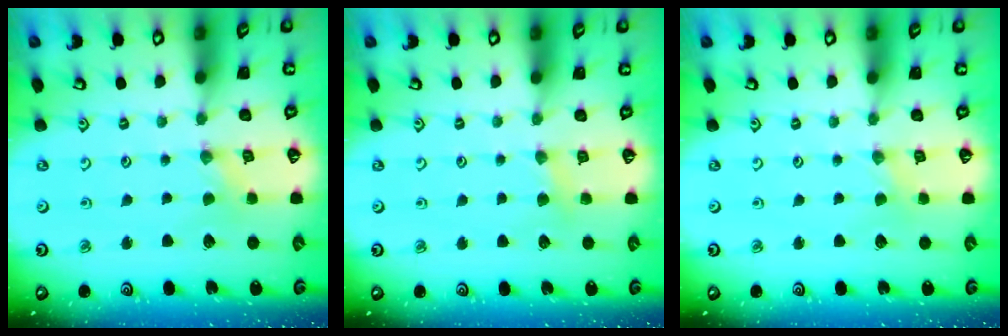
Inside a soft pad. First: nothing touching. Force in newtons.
{"total": 3.5, "press": 3.5, "slide": 0.6}
{"total": 0.0}